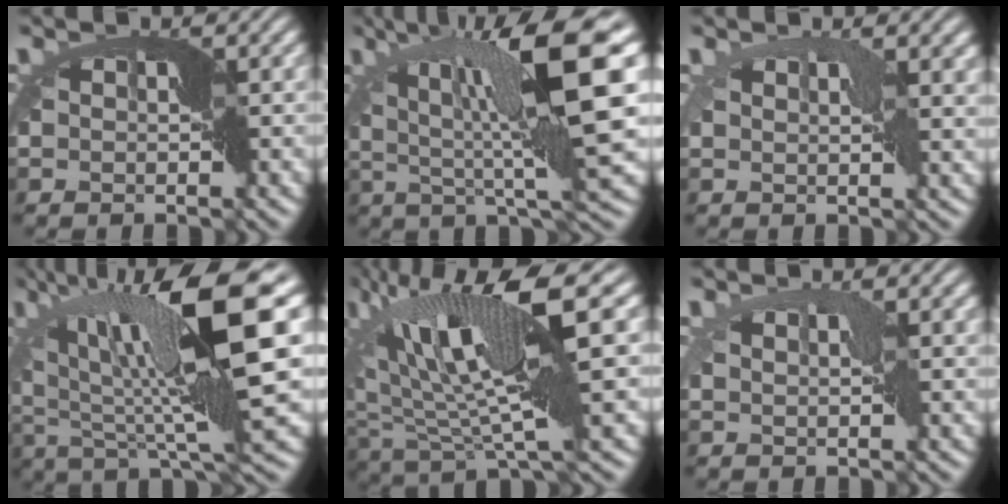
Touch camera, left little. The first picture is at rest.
{"total": 11.9, "force": [2.8, 1.2, 11.5], "torque": [-0.195, 0.019, 0.045]}
{"total": 2.7, "force": [1.3, 0.9, 2.2], "torque": [-0.044, 0.000, 0.023]}
{"total": 13.0, "force": [4.5, 1.7, 12.1], "torque": [-0.206, 0.021, 0.078]}
{"total": 11.1, "force": [4.4, 1.7, 10.0], "torque": [-0.205, 0.013, 0.084]}
{"total": 1.3, "force": [1.0, -0.2, 0.7], "torque": [-0.020, 0.004, 0.017]}